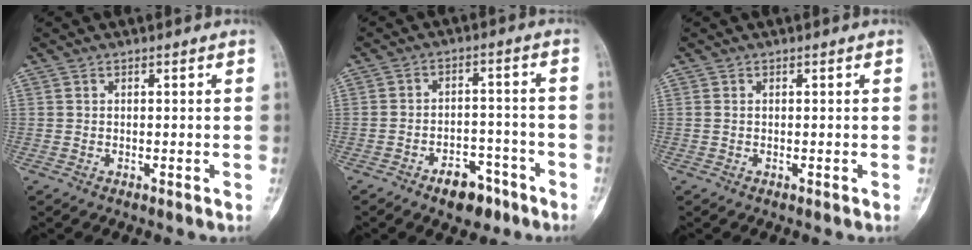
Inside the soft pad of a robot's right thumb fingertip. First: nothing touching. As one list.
[{"total": 7.4, "force": [-4.9, 4.3, 3.7], "torque": [-0.033, 0.042, -0.070]}, {"total": 0.0}]